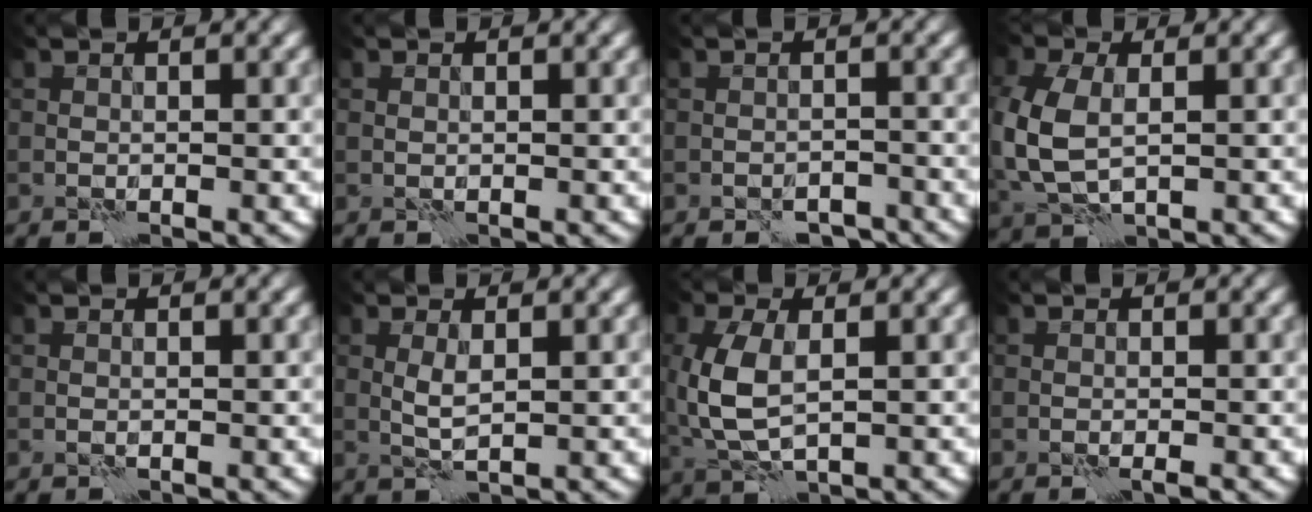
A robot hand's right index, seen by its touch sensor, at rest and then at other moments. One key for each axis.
{"total": 0.0}
{"total": 2.6, "fx": -2.3, "fy": 1.0, "fz": 0.8, "tx": -0.008, "ty": 0.002, "tz": -0.031}
{"total": 6.8, "fx": -0.1, "fy": 4.4, "fz": 5.1, "tx": -0.145, "ty": -0.001, "tz": 0.001}
{"total": 0.0}
{"total": 1.6, "fx": 0.3, "fy": 0.4, "fz": 1.5, "tx": -0.036, "ty": 0.005, "tz": 0.008}
{"total": 5.8, "fx": 0.2, "fy": 3.2, "fz": 4.9, "tx": -0.129, "ty": 0.002, "tz": 0.009}
{"total": 0.8, "fx": -0.5, "fy": 0.0, "fz": 0.7, "tx": -0.005, "ty": 0.002, "tz": -0.009}